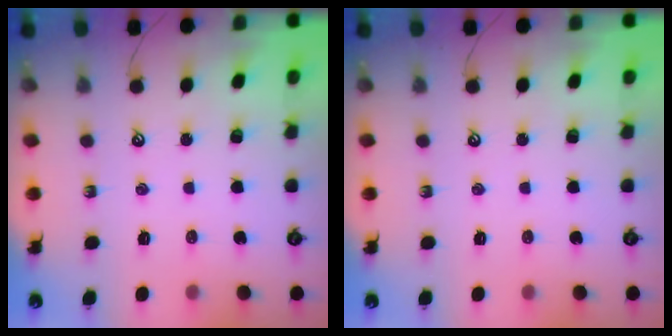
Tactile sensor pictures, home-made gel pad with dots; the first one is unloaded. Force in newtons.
{"total": 0.0}